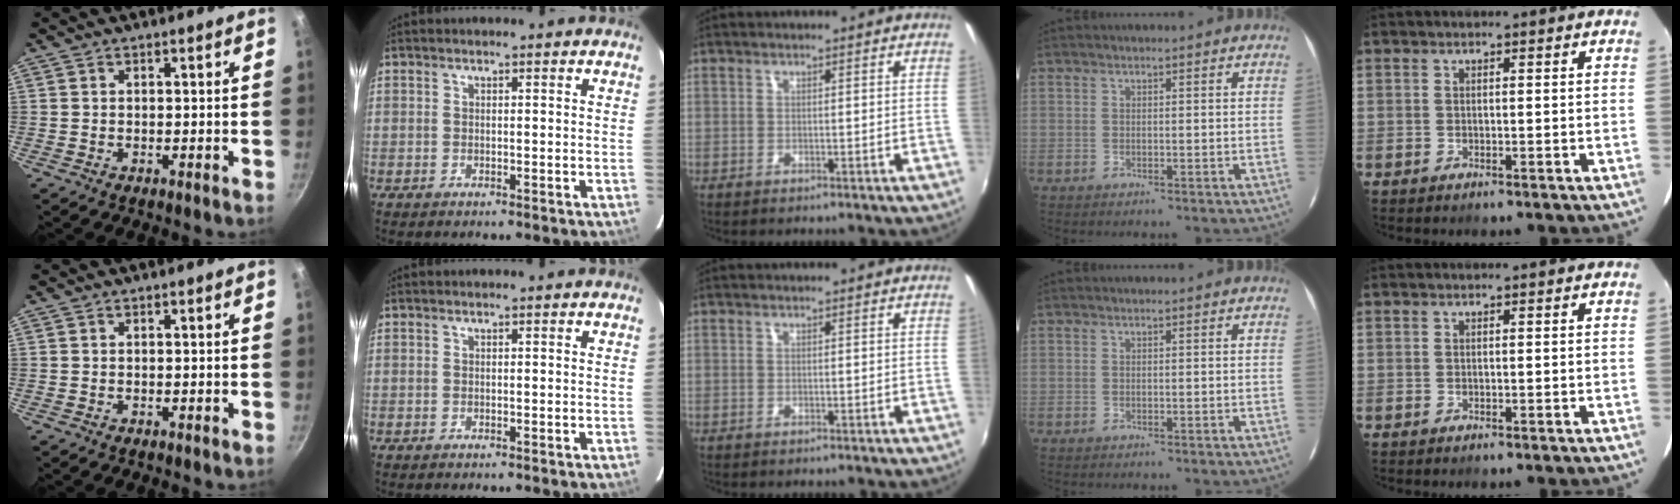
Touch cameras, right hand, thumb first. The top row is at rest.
{}